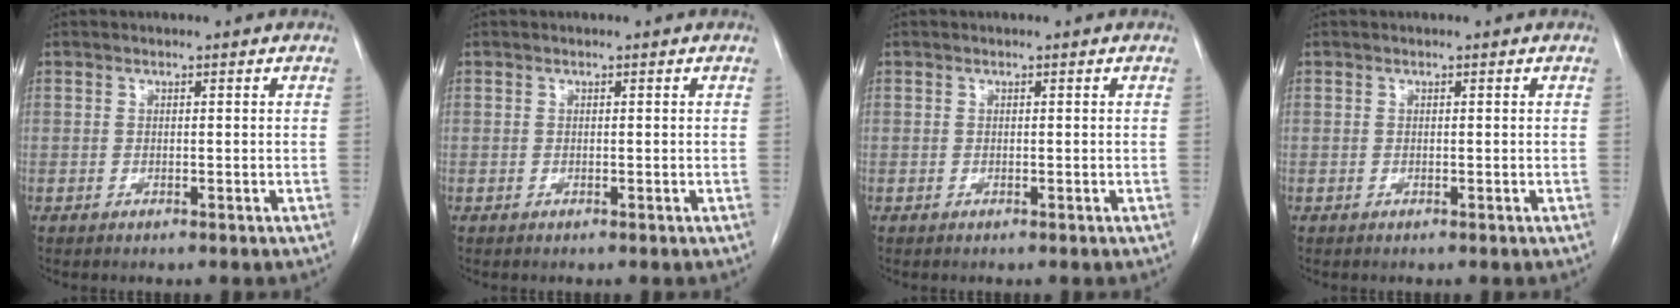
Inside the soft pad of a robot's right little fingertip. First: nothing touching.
{"total": 0.0}
{"total": 0.0}
{"total": 0.0}